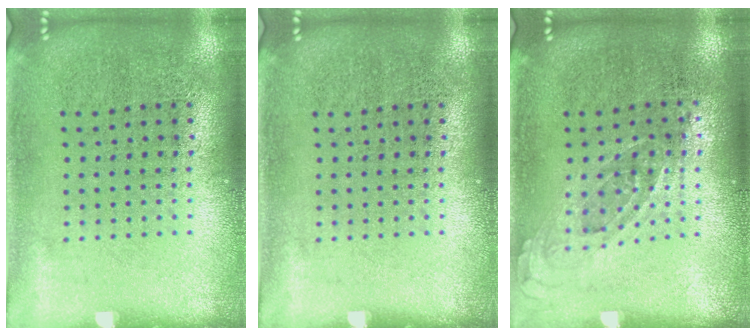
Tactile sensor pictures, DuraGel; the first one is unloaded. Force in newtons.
{"total": 0.0}
{"total": 0.7, "press": 0.7, "slide": 0.3}